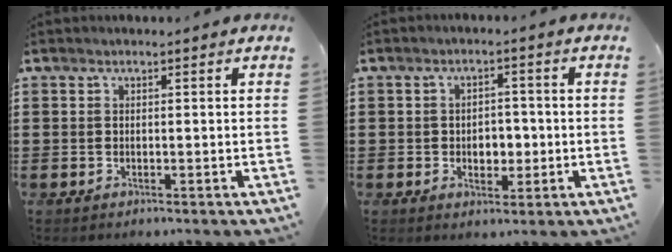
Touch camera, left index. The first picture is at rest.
{"total": 3.6, "force": [-0.7, 2.5, 2.4], "torque": [-0.046, 0.004, -0.019]}